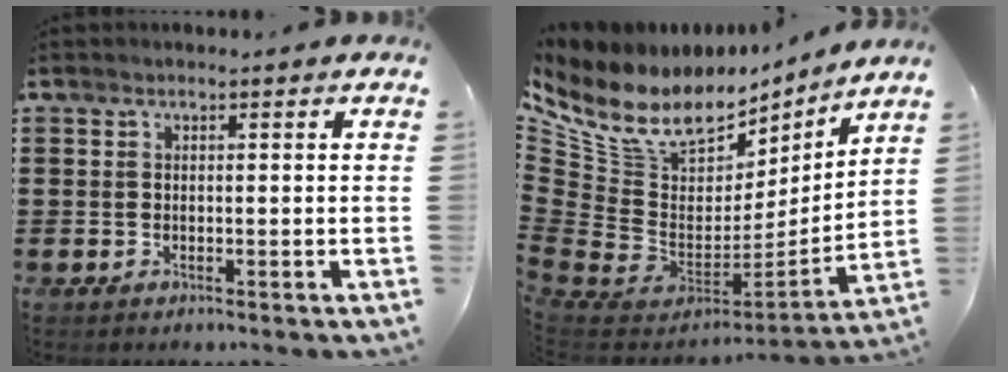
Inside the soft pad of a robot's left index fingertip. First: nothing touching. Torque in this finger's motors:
{"motor_torque": [2.14, 0.00, 0.62, 0.21]}